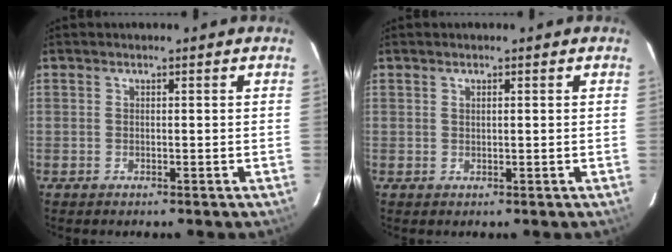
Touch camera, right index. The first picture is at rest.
{"total": 0.8, "force": [0.4, 0.3, 0.6], "torque": [-0.011, 0.003, 0.007]}